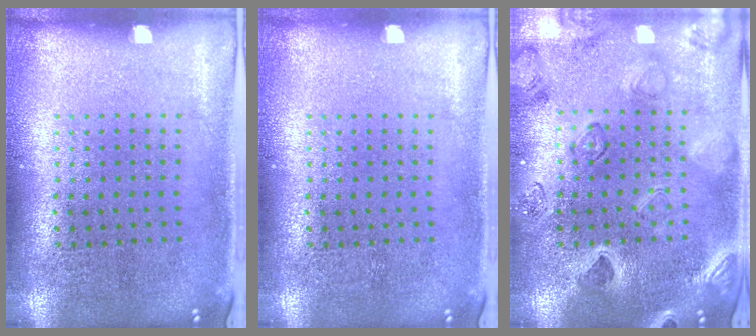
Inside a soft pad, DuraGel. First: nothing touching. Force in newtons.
{"total": 0.0}
{"total": 2.5, "press": 2.4, "slide": 0.6}